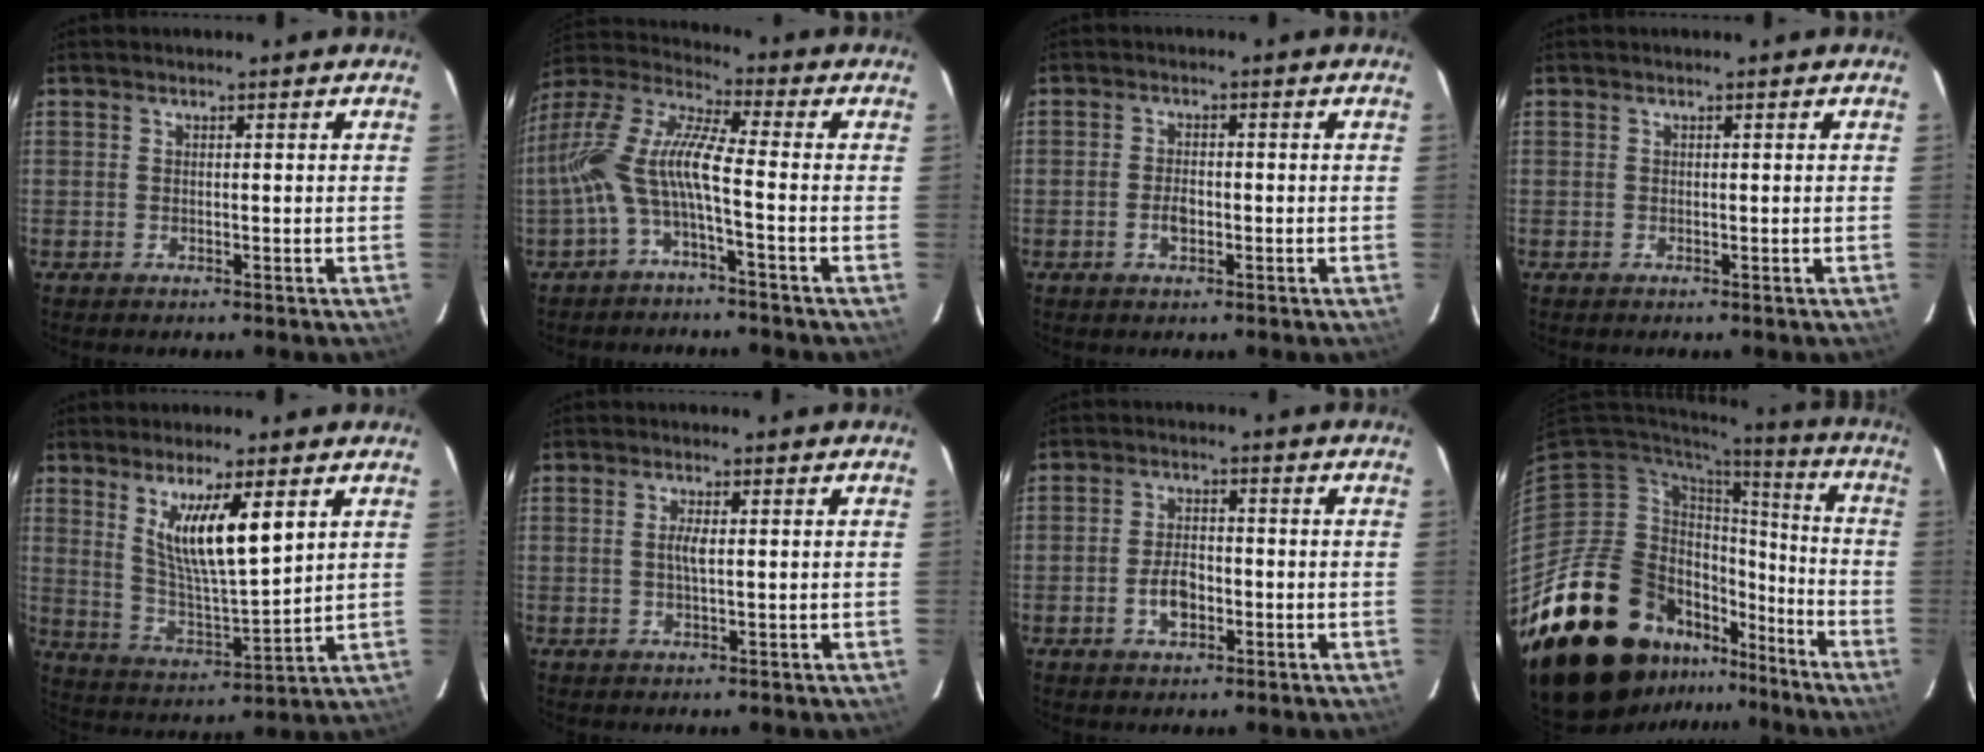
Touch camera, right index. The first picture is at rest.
{"total": 12.3, "force": [-2.9, 1.9, 11.8], "torque": [-0.243, 0.010, -0.063]}
{"total": 2.9, "force": [-0.9, 1.7, 2.2], "torque": [-0.043, 0.002, -0.015]}
{"total": 0.0}
{"total": 12.3, "force": [5.2, 2.2, 10.9], "torque": [-0.190, -0.016, 0.108]}
{"total": 2.1, "force": [0.1, 0.4, 2.1], "torque": [-0.042, 0.000, 0.001]}
{"total": 5.2, "force": [-1.8, 3.0, 3.8], "torque": [-0.078, 0.005, -0.028]}
{"total": 22.6, "force": [-14.8, 13.3, 10.7], "torque": [-0.220, 0.015, -0.234]}